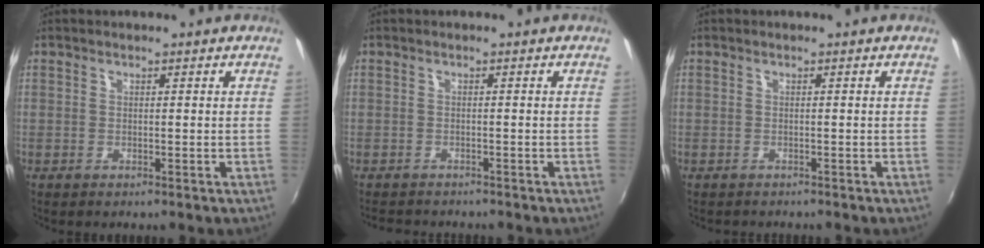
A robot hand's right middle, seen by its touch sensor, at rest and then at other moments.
{"total": 4.2, "force": [-3.9, 0.9, 1.1], "torque": [-0.031, -0.013, -0.061]}
{"total": 1.2, "force": [-1.1, 0.3, 0.2], "torque": [-0.008, -0.003, -0.016]}